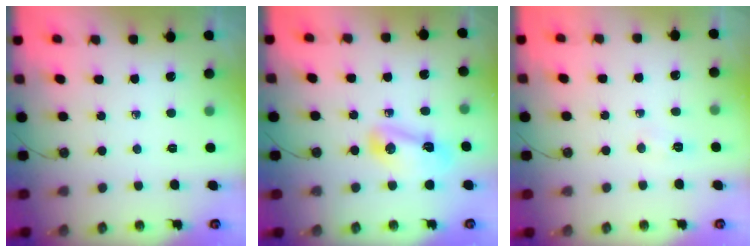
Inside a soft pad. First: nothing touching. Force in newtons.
{"total": 6.9, "press": 6.9, "slide": 0.4}
{"total": 14.3, "press": 5.5, "slide": 13.2}